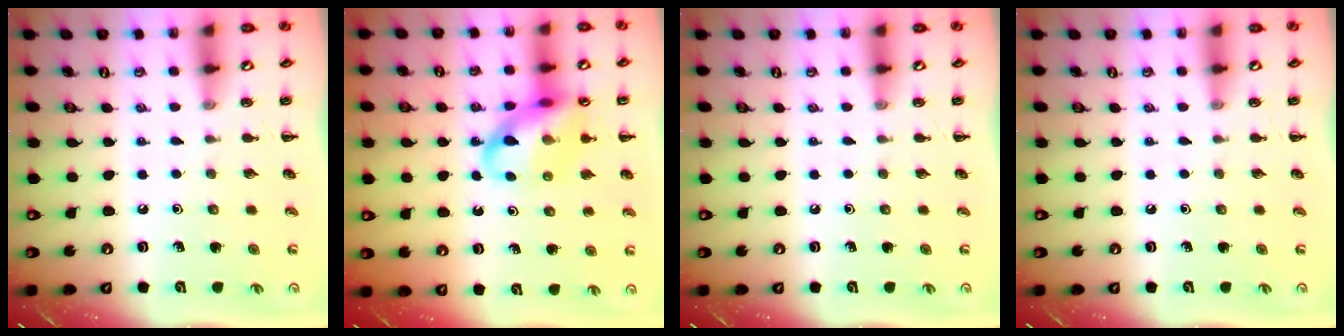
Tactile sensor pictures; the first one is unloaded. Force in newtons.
{"total": 15.8, "press": 15.5, "slide": 2.8}
{"total": 0.0}
{"total": 0.0}